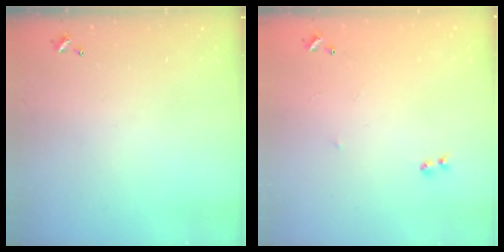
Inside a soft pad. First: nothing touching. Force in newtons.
{"total": 6.4, "press": 6.4, "slide": 1.0}